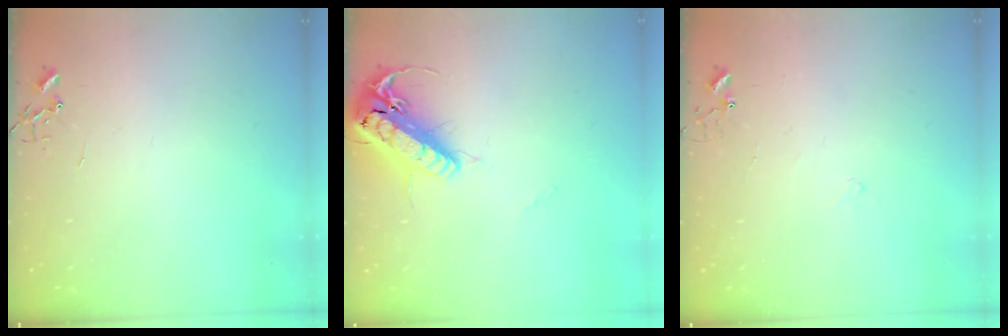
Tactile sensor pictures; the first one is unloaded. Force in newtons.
{"total": 19.2, "press": 18.9, "slide": 3.3}
{"total": 4.7, "press": 4.6, "slide": 0.4}